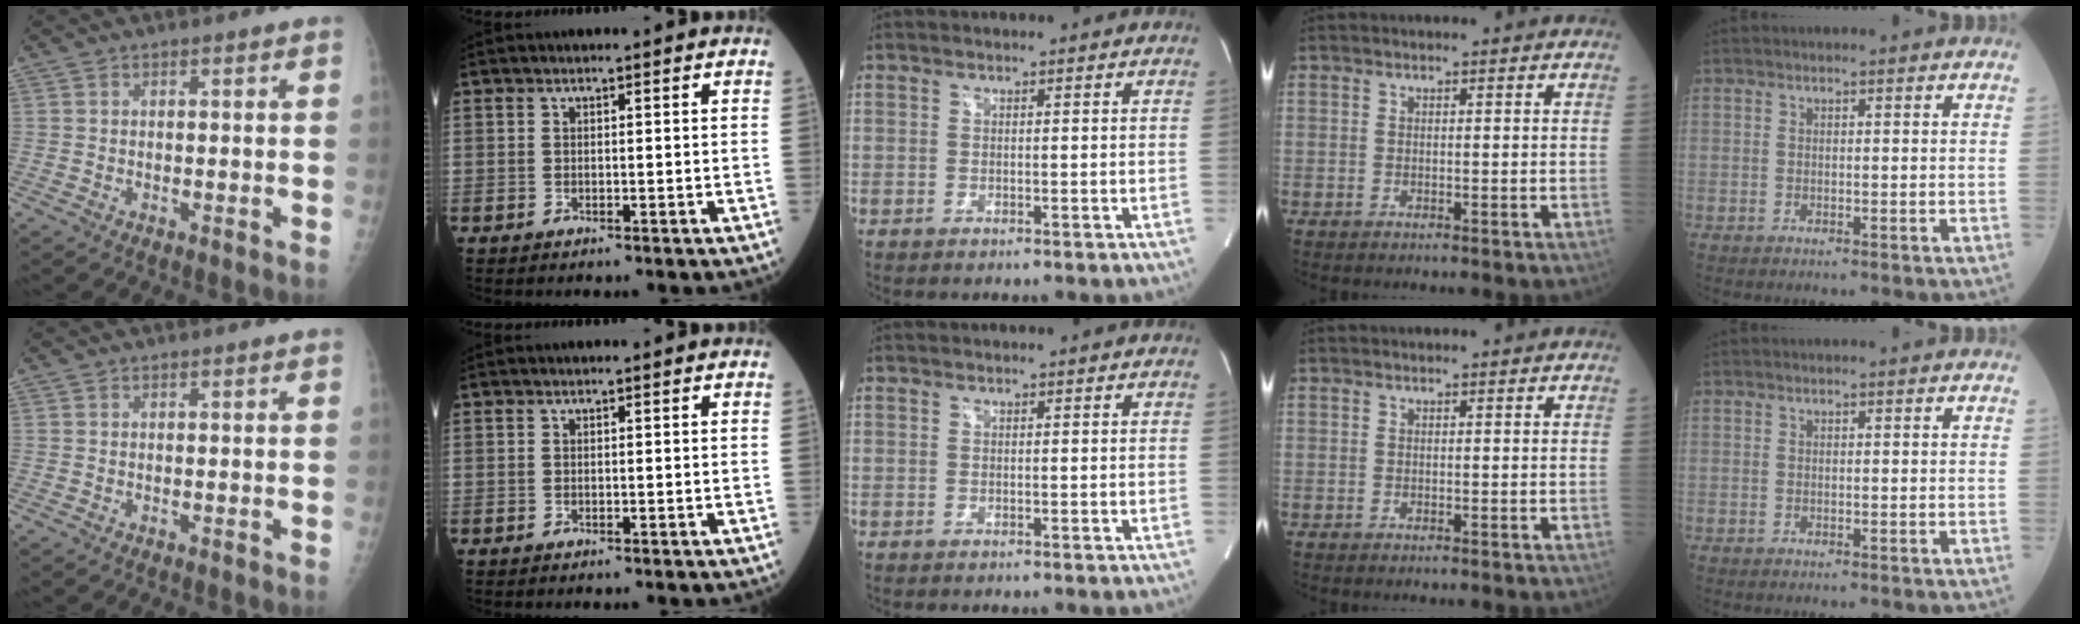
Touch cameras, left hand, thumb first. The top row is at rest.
{}